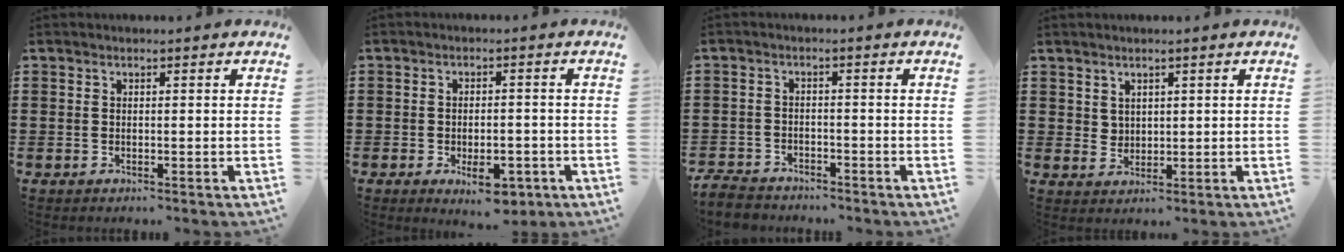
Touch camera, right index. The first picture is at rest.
{"total": 5.4, "force": [-2.7, 2.4, 4.1], "torque": [-0.056, 0.003, -0.046]}
{"total": 2.9, "force": [-2.8, 0.6, 0.0], "torque": [-0.007, 0.002, -0.060]}
{"total": 2.4, "force": [1.8, 1.6, 0.2], "torque": [-0.010, 0.006, 0.036]}